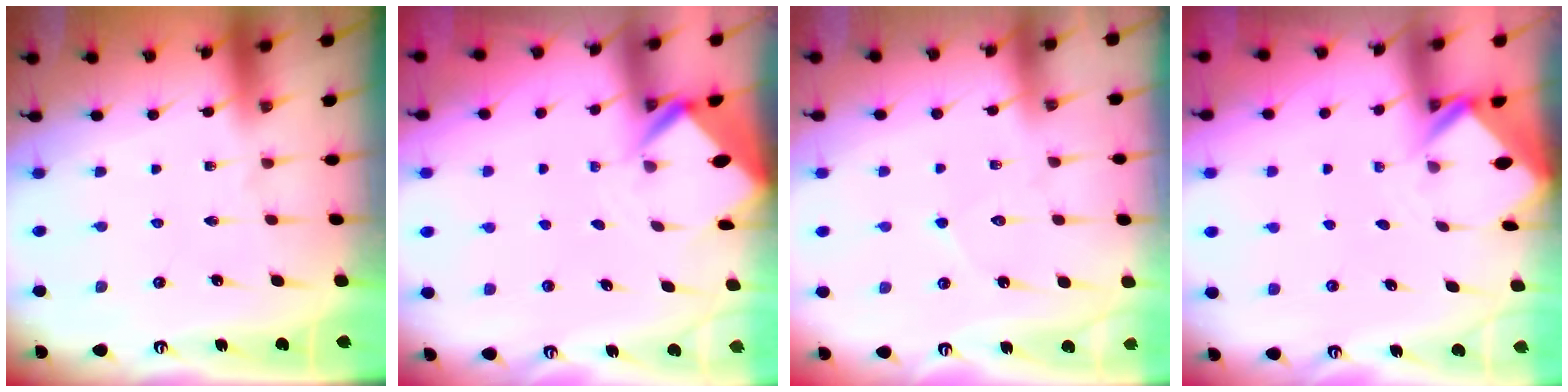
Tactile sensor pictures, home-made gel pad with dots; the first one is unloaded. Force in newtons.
{"total": 3.1, "press": 3.1, "slide": 0.1}
{"total": 5.8, "press": 5.8, "slide": 0.5}
{"total": 2.4, "press": 2.4, "slide": 0.1}